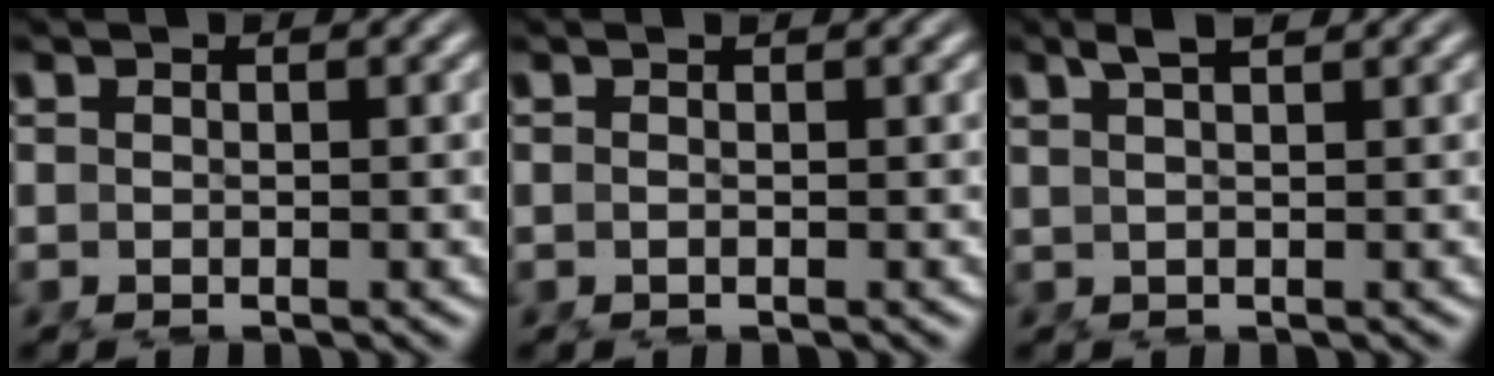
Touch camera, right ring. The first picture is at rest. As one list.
[{"total": 0.7, "force": [-0.2, -0.3, 0.6], "torque": [-0.012, 0.006, -0.007]}, {"total": 2.4, "force": [1.8, -0.2, 1.6], "torque": [-0.016, 0.014, 0.029]}]